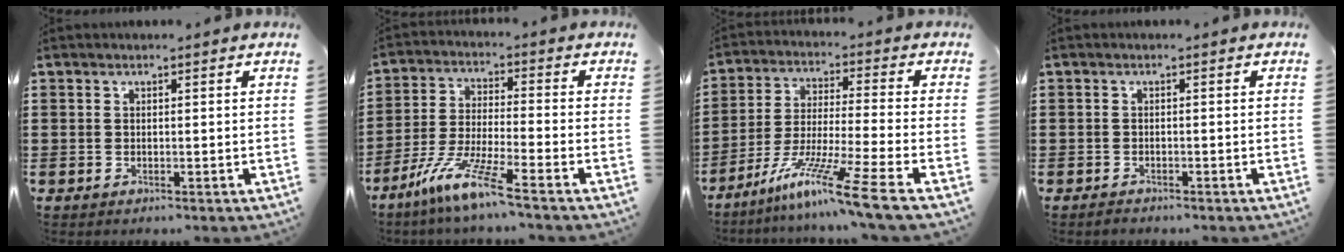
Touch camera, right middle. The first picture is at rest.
{"total": 8.9, "force": [-6.7, -0.1, 5.8], "torque": [-0.131, -0.016, -0.136]}
{"total": 11.7, "force": [-8.4, -0.6, 8.1], "torque": [-0.158, -0.004, -0.168]}
{"total": 0.8, "force": [-0.7, 0.3, 0.1], "torque": [-0.003, 0.001, -0.016]}